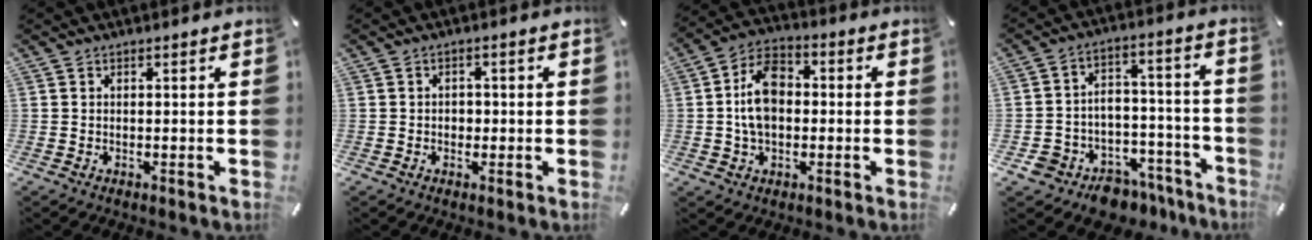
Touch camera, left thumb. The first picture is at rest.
{"total": 1.9, "force": [-0.4, 1.6, 0.9], "torque": [-0.020, 0.007, -0.010]}
{"total": 10.6, "force": [-0.1, 7.3, 7.6], "torque": [-0.147, 0.012, -0.005]}
{"total": 9.8, "force": [-7.3, 6.4, 1.5], "torque": [-0.006, 0.051, -0.123]}